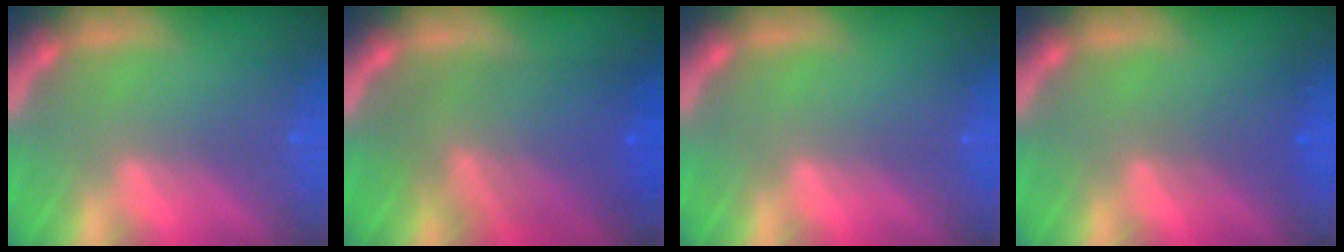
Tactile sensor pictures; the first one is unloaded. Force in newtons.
{"total": 8.6}
{"total": 0.0}
{"total": 2.0}